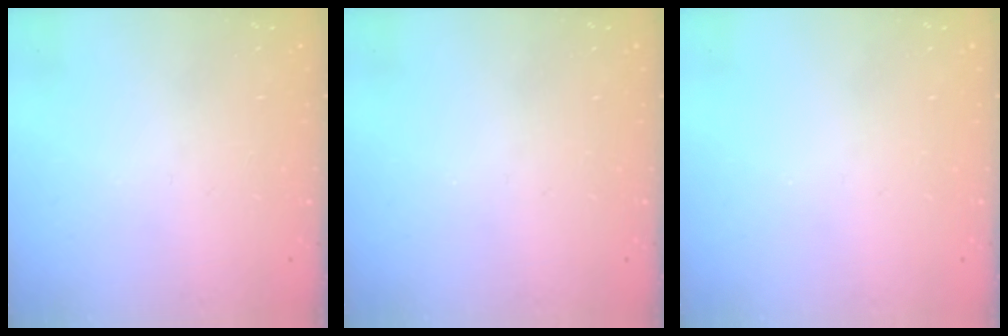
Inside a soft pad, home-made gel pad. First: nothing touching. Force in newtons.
{"total": 0.0}
{"total": 0.0}